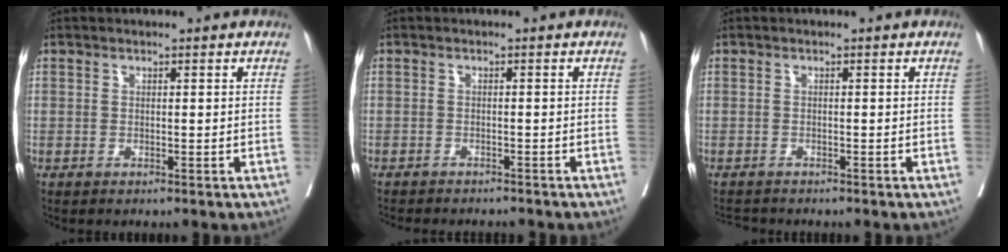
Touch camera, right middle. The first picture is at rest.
{"total": 6.6, "force": [-6.1, 1.4, 2.2], "torque": [-0.028, -0.005, -0.079]}
{"total": 1.3, "force": [-1.3, 0.1, -0.2], "torque": [-0.001, -0.009, -0.023]}